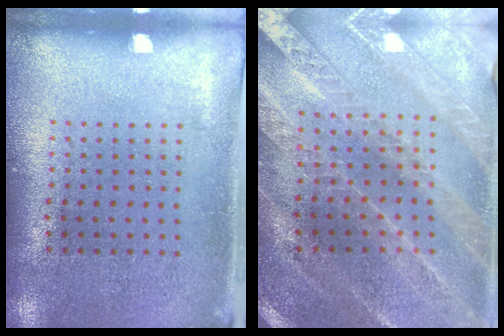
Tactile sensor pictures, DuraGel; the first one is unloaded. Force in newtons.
{"total": 2.4, "press": 2.4, "slide": 0.4}